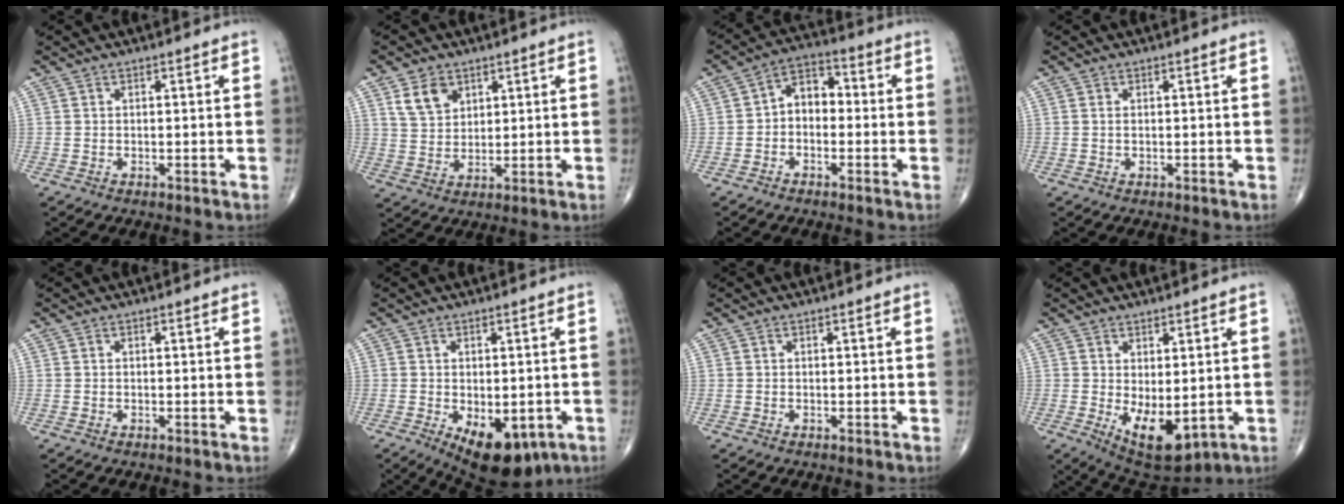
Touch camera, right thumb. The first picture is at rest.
{"total": 6.1, "force": [3.2, 4.2, 3.0], "torque": [-0.039, -0.017, 0.065]}
{"total": 6.5, "force": [-0.6, 4.6, 4.6], "torque": [-0.051, 0.029, -0.027]}
{"total": 0.5, "force": [0.1, 0.2, 0.4], "torque": [-0.014, 0.003, 0.004]}
{"total": 0.0}
{"total": 11.9, "force": [-4.6, 6.3, 9.0], "torque": [-0.117, -0.007, -0.052]}
{"total": 0.0}
{"total": 9.3, "force": [-1.1, 4.5, 8.0], "torque": [-0.113, -0.016, 0.004]}